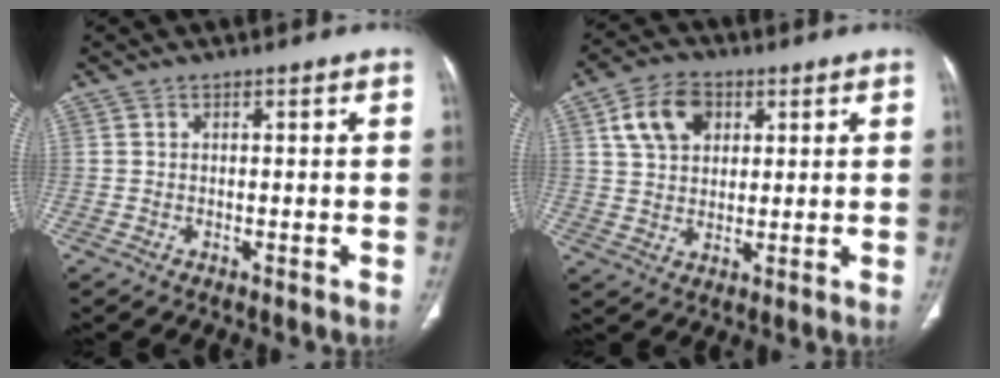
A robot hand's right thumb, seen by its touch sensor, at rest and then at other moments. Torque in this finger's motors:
{"motor_torque": [-0.55, 0.58, 0.61, 0.27, 0.02]}